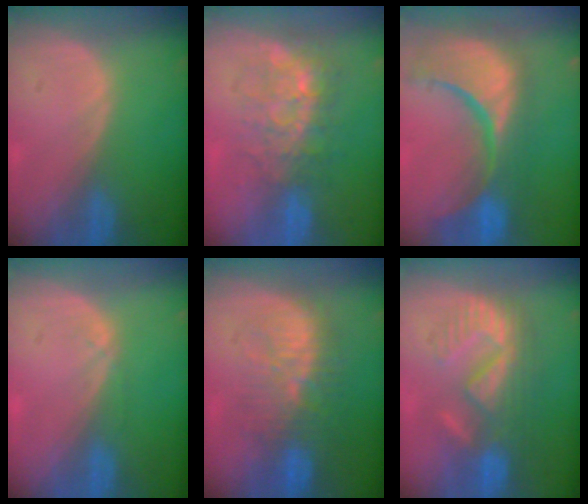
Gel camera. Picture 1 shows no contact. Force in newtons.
{"total": 8.7, "press": 7.5, "slide": 4.3}
{"total": 15.3, "press": 12.2, "slide": 9.3}
{"total": 0.9, "press": 0.8, "slide": 0.2}
{"total": 9.6, "press": 9.2, "slide": 2.8}
{"total": 9.0, "press": 8.8, "slide": 1.9}